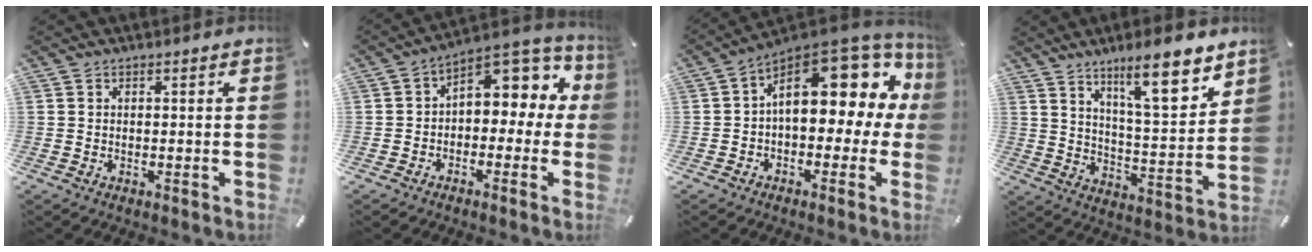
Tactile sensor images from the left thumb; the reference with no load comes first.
{"total": 7.7, "force": [2.6, 5.6, 4.5], "torque": [-0.056, -0.026, 0.045]}
{"total": 17.7, "force": [6.0, 10.0, 13.3], "torque": [-0.181, -0.040, 0.105]}
{"total": 13.6, "force": [9.7, 3.5, 8.8], "torque": [-0.124, -0.067, 0.160]}